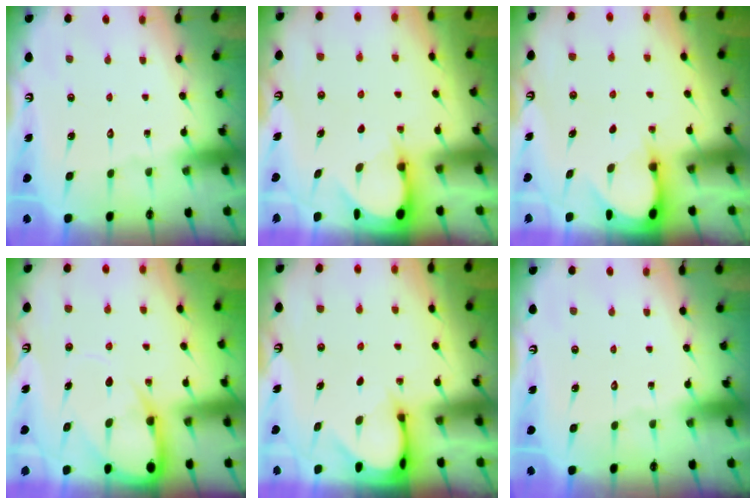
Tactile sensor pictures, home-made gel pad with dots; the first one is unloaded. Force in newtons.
{"total": 3.3, "press": 3.3, "slide": 0.4}
{"total": 3.3, "press": 3.2, "slide": 0.4}
{"total": 9.3, "press": 9.3, "slide": 1.1}
{"total": 2.9, "press": 2.9, "slide": 0.2}
{"total": 0.0}